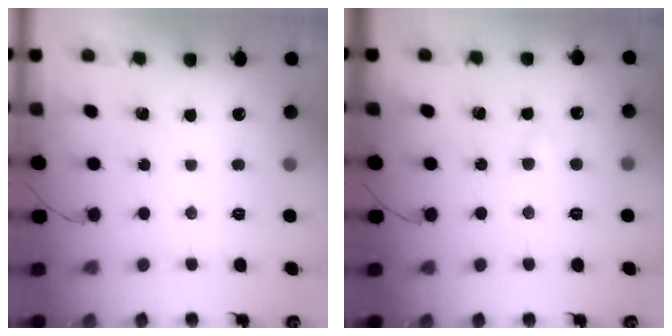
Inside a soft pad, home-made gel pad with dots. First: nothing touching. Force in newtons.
{"total": 2.3, "press": 2.1, "slide": 0.9}